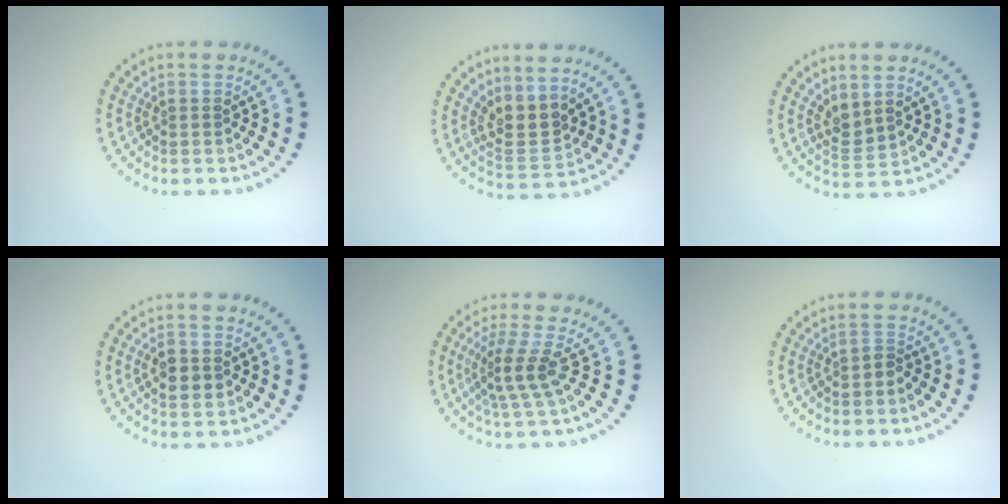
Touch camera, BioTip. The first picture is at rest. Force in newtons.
{"total": 3.0, "press": 2.4, "slide": 1.7}
{"total": 1.9, "press": 1.6, "slide": 1.1}
{"total": 2.5, "press": 2.5, "slide": 0.2}
{"total": 3.0, "press": 2.0, "slide": 2.3}
{"total": 0.9, "press": 0.8, "slide": 0.5}